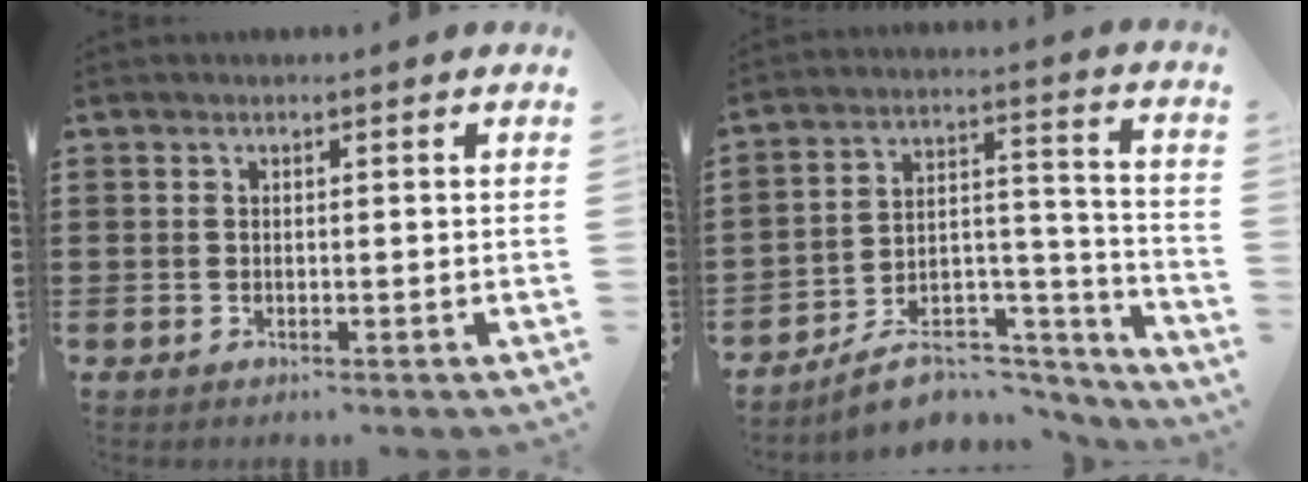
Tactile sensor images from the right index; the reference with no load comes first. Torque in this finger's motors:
{"motor_torque": [-1.15, 0.92, -0.95, -0.21]}